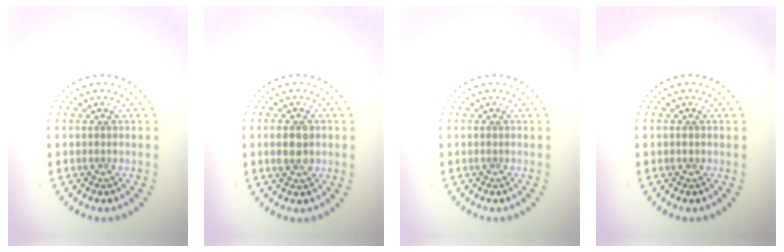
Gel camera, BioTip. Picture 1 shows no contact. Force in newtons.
{"total": 2.4, "press": 2.4, "slide": 0.1}
{"total": 0.0}
{"total": 0.6, "press": 0.6, "slide": 0.1}